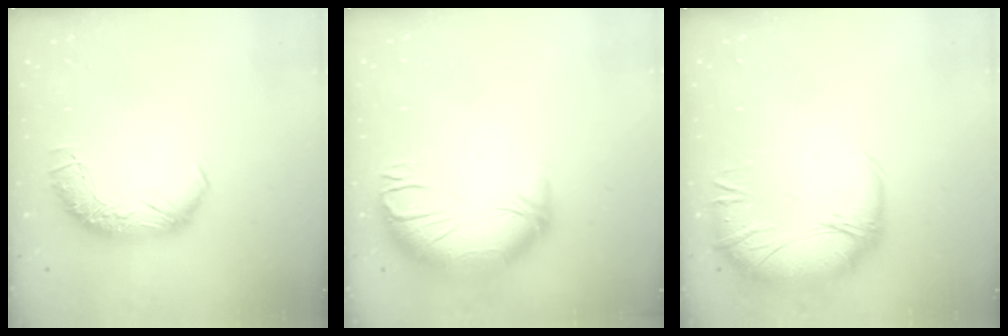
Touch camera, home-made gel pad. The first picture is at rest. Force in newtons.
{"total": 3.8, "press": 2.1, "slide": 3.2}
{"total": 2.7, "press": 0.8, "slide": 2.6}